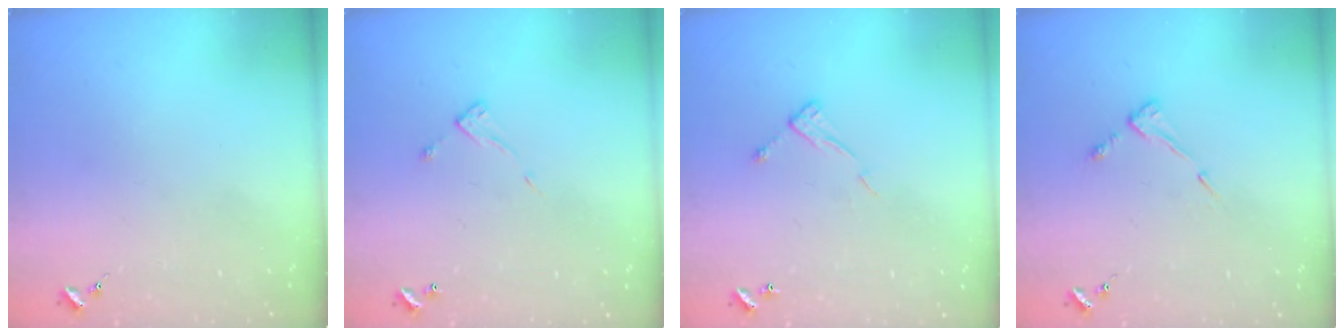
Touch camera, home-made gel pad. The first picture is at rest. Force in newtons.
{"total": 4.7, "press": 4.7, "slide": 0.3}
{"total": 7.3, "press": 7.3, "slide": 0.4}
{"total": 5.2, "press": 5.1, "slide": 0.6}